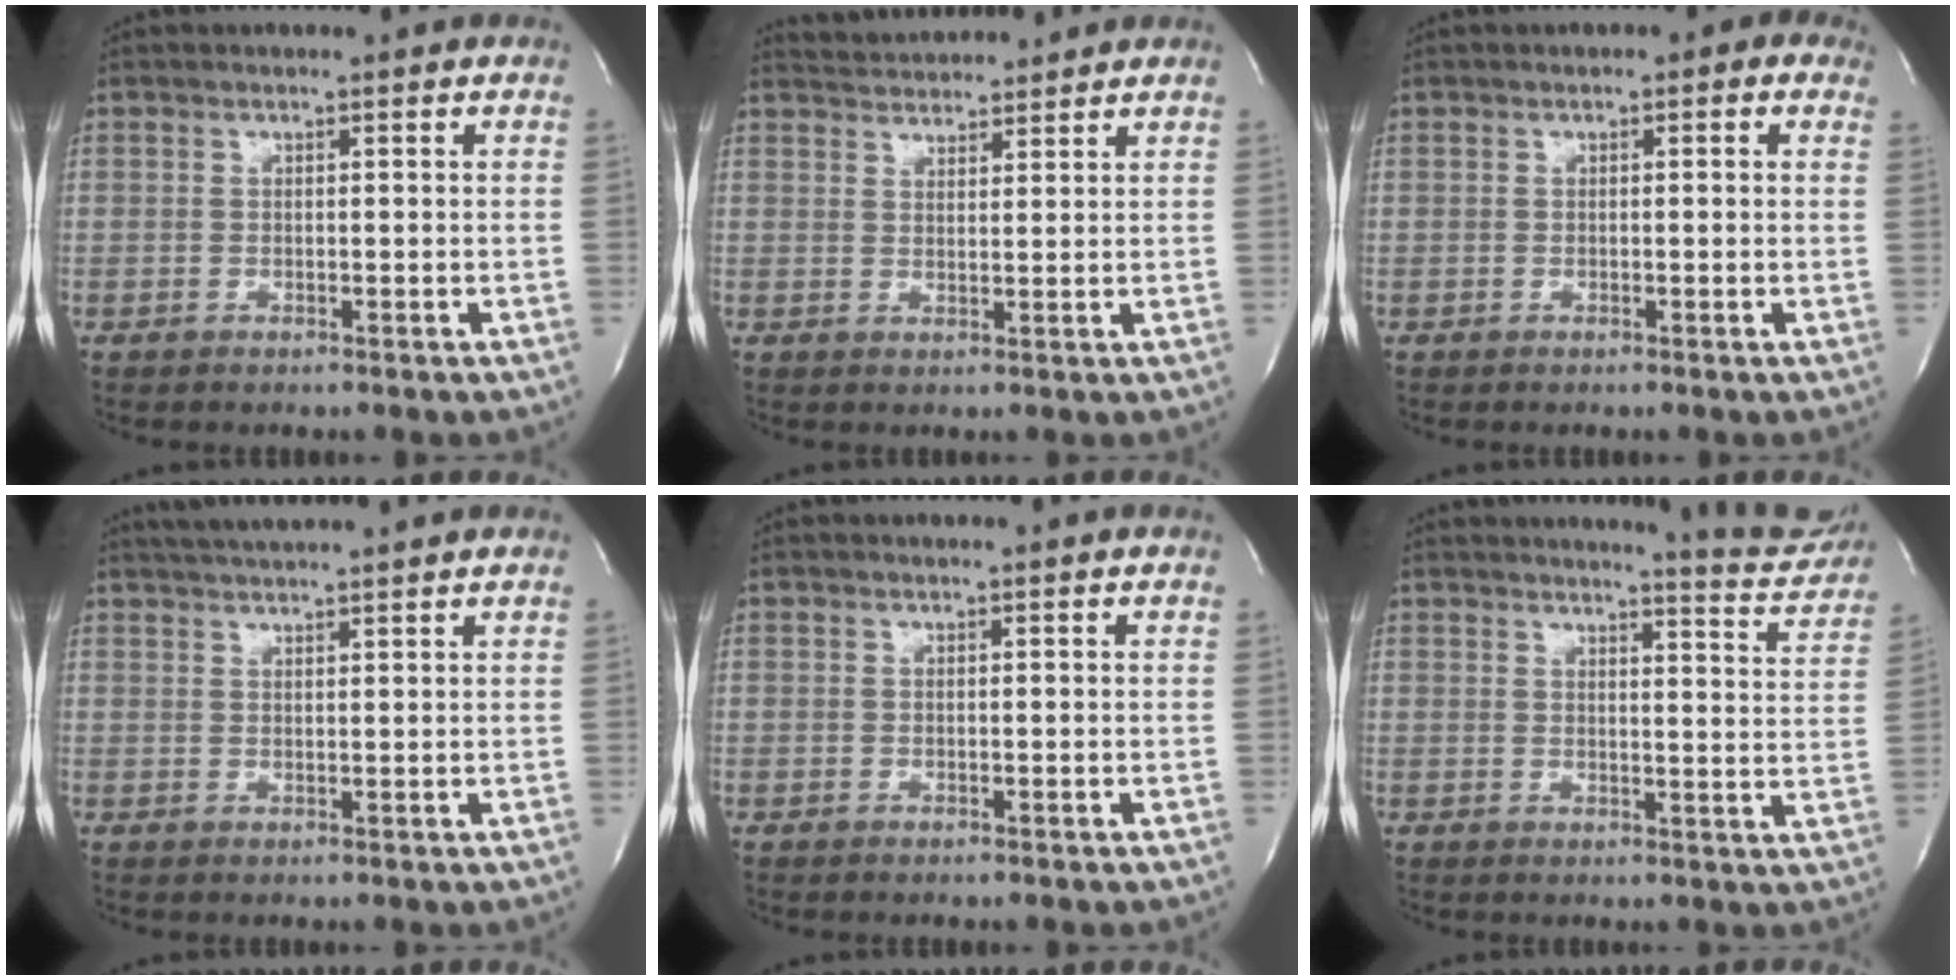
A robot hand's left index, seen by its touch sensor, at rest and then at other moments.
{"total": 5.5, "force": [5.4, 0.6, 0.6], "torque": [-0.015, 0.023, 0.084]}
{"total": 1.7, "force": [0.6, 0.9, 1.4], "torque": [-0.014, 0.011, 0.000]}
{"total": 6.9, "force": [6.2, -0.6, 2.8], "torque": [-0.052, 0.026, 0.094]}
{"total": 0.9, "force": [0.8, -0.1, 0.3], "torque": [-0.009, 0.000, 0.010]}
{"total": 10.3, "force": [10.0, 0.4, 2.2], "torque": [-0.022, -0.054, 0.100]}